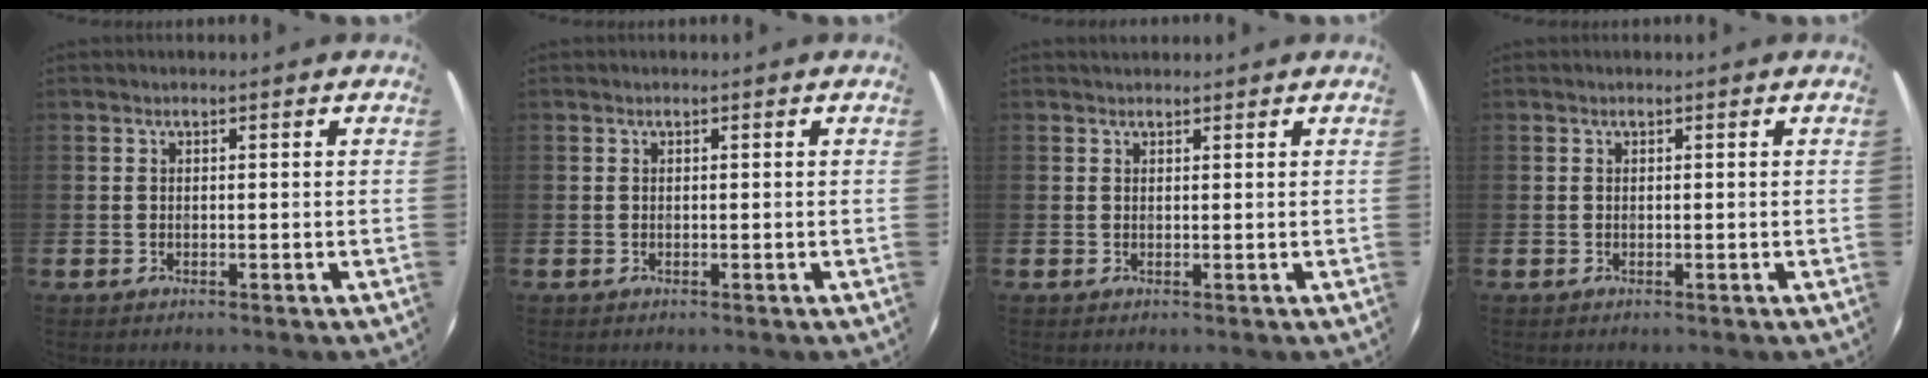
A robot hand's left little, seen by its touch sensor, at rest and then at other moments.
{"total": 0.0}
{"total": 0.8, "force": [0.8, 0.3, -0.1], "torque": [0.001, 0.004, 0.015]}
{"total": 0.0}